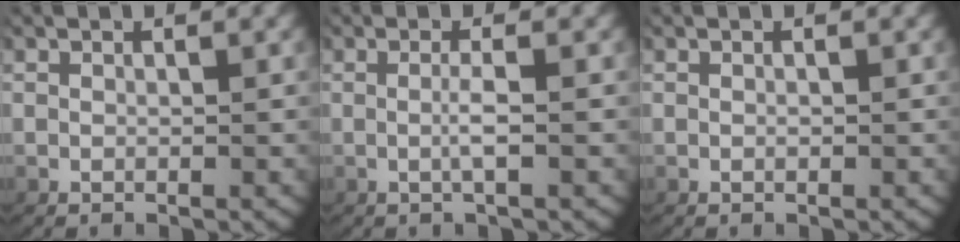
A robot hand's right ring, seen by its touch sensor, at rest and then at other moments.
{"total": 1.6, "force": [-0.3, -0.1, 1.5], "torque": [-0.036, -0.003, -0.006]}
{"total": 0.0}